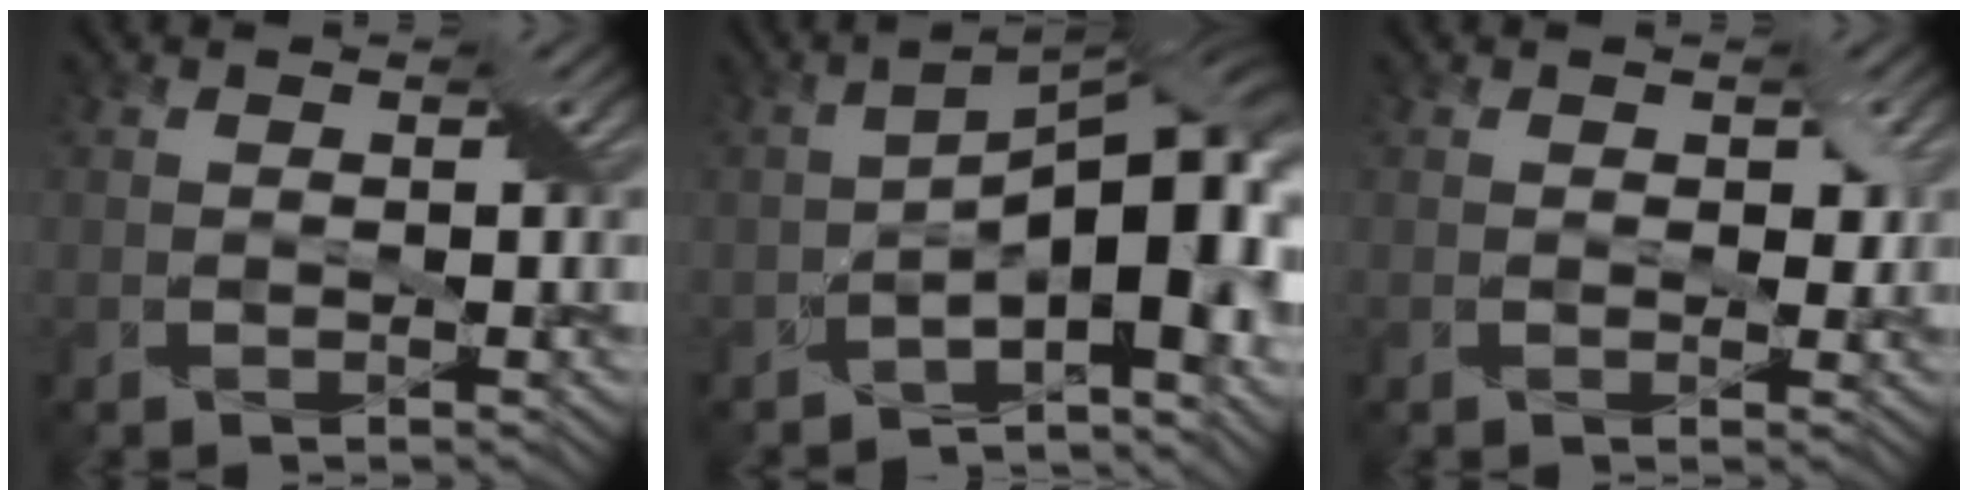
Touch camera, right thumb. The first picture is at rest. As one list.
[{"total": 14.1, "force": [-4.9, 6.3, 11.6], "torque": [-0.144, -0.009, -0.077]}, {"total": 1.3, "force": [0.5, 0.9, 0.9], "torque": [-0.015, -0.004, 0.009]}]